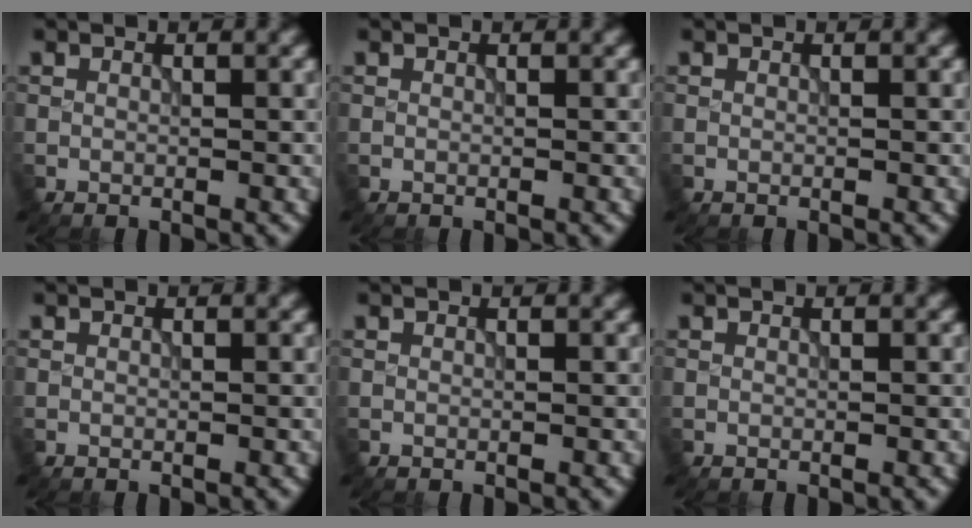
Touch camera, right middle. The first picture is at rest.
{"total": 0.0}
{"total": 0.0}
{"total": 0.0}
{"total": 0.0}
{"total": 0.0}